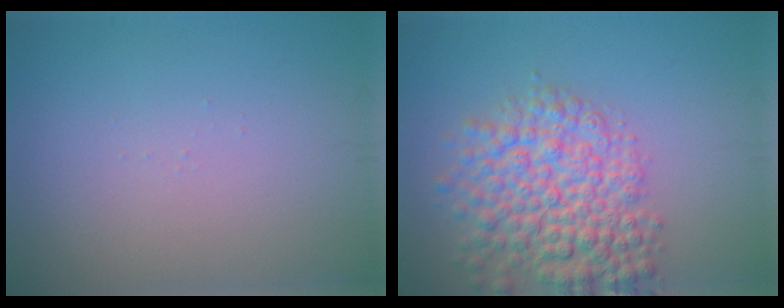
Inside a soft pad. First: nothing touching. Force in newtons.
{"total": 7.5, "press": 7.5, "slide": 0.3}